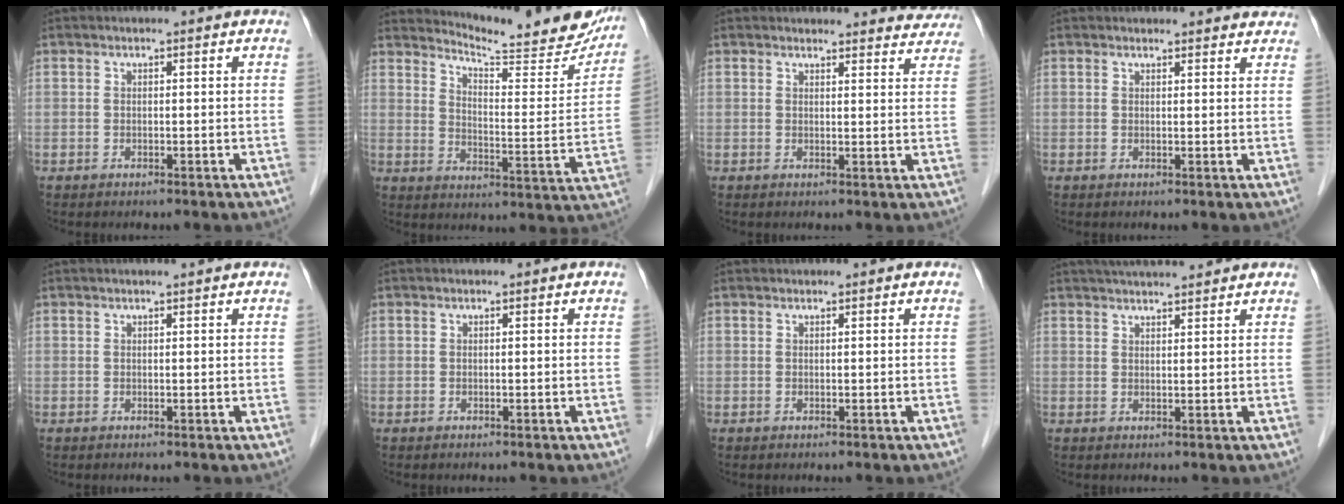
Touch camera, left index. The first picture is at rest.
{"total": 19.1, "force": [17.9, 2.8, 6.2], "torque": [-0.080, -0.066, 0.220]}
{"total": 11.2, "force": [10.6, 3.4, 1.0], "torque": [0.032, -0.008, 0.097]}
{"total": 7.1, "force": [6.6, 2.4, 1.0], "torque": [0.018, 0.009, 0.059]}
{"total": 1.7, "force": [1.4, 0.4, 0.9], "torque": [-0.003, 0.010, 0.020]}
{"total": 0.0}
{"total": 0.6, "force": [0.5, 0.3, 0.0], "torque": [0.007, 0.003, 0.008]}
{"total": 8.1, "force": [7.2, 1.2, 3.3], "torque": [-0.047, 0.027, 0.111]}